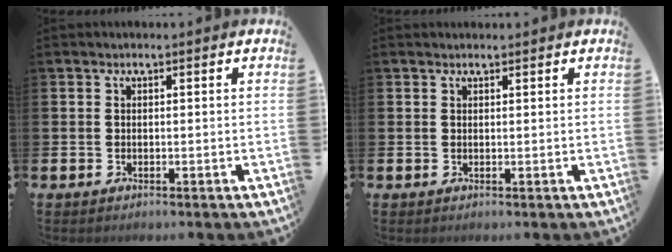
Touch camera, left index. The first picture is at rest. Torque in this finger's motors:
{"motor_torque": [0.24, -0.28, -0.23, 0.00]}